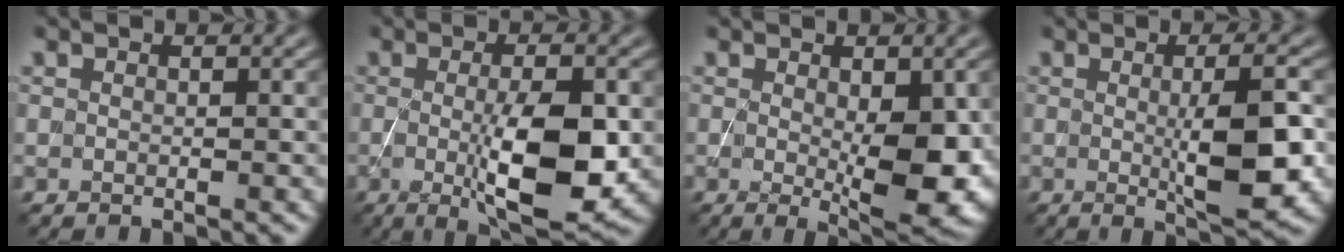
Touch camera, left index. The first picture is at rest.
{"total": 8.0, "force": [-0.9, 2.2, 7.7], "torque": [-0.125, -0.016, -0.009]}
{"total": 6.7, "force": [-0.4, 2.2, 6.3], "torque": [-0.098, -0.018, 0.002]}
{"total": 6.3, "force": [-0.2, 1.3, 6.2], "torque": [-0.094, -0.005, 0.001]}